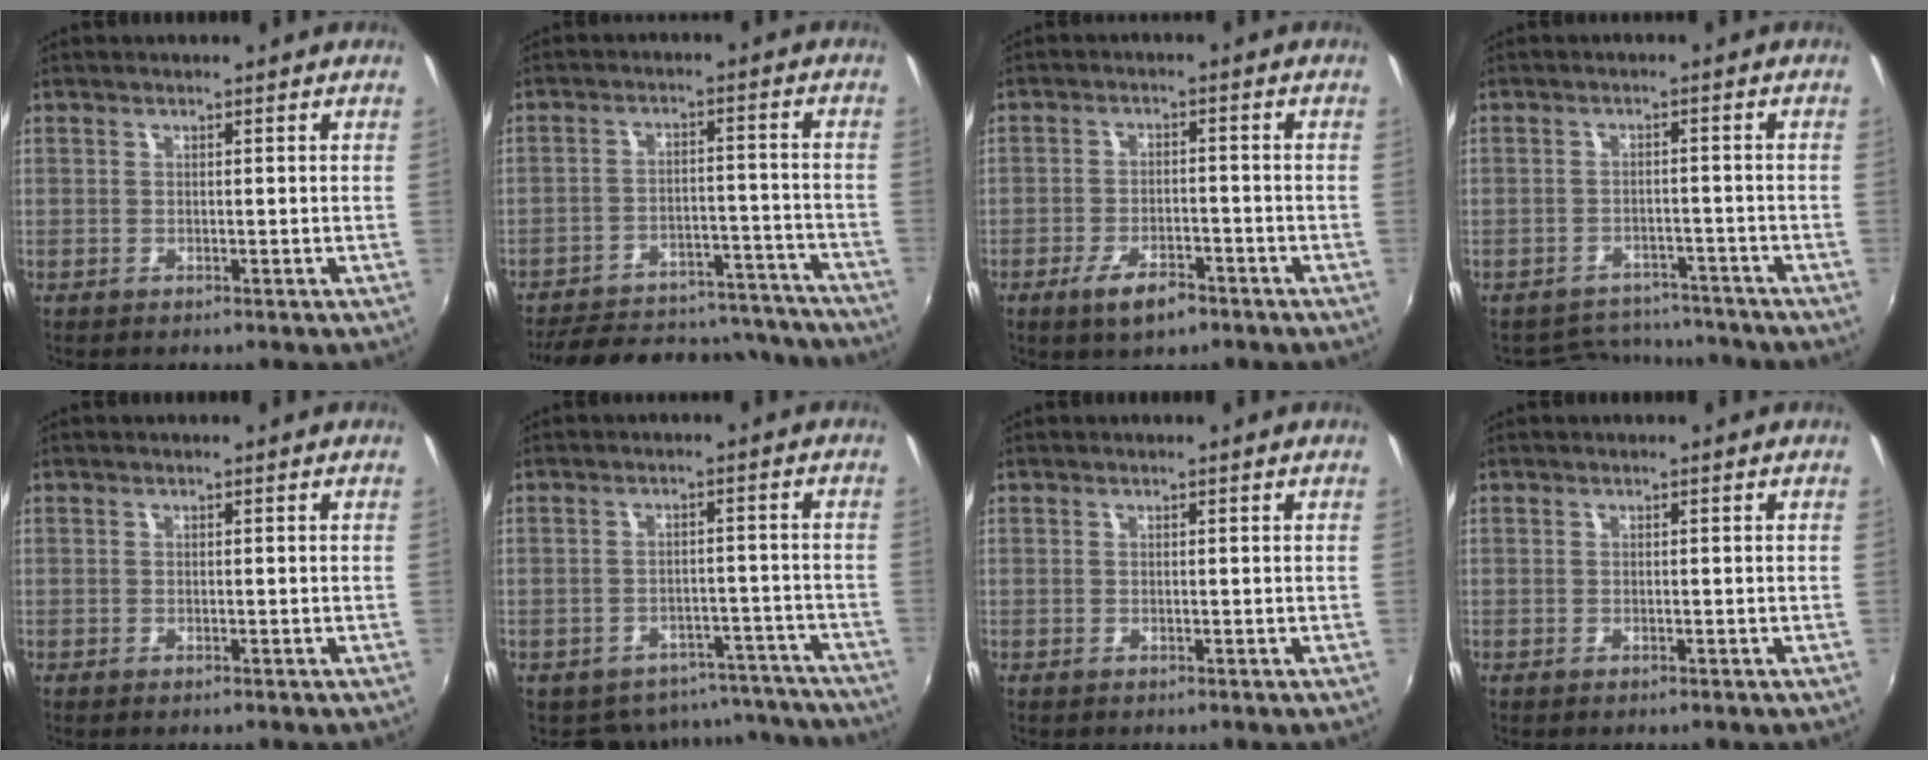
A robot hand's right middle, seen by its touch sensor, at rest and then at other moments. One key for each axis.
{"total": 25.4, "fx": -22.2, "fy": 8.6, "fz": 8.8, "tx": -0.172, "ty": 0.030, "tz": -0.271}
{"total": 6.5, "fx": -4.3, "fy": 2.6, "fz": 4.2, "tx": -0.096, "ty": -0.009, "tz": -0.070}
{"total": 9.0, "fx": -8.4, "fy": 3.3, "fz": 1.1, "tx": -0.036, "ty": 0.013, "tz": -0.114}
{"total": 0.0}
{"total": 13.0, "fx": -11.6, "fy": 5.5, "fz": 1.9, "tx": -0.035, "ty": 0.030, "tz": -0.131}
{"total": 0.0}
{"total": 0.0}